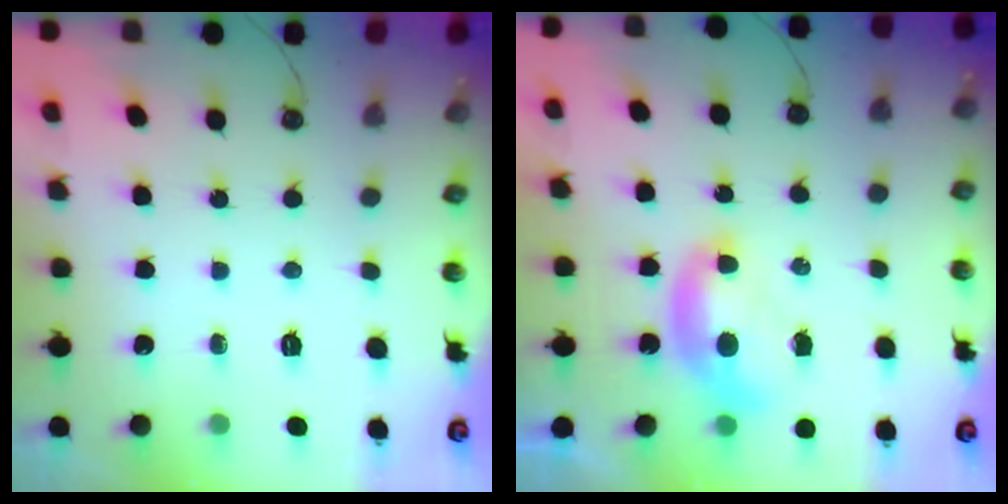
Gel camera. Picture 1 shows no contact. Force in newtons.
{"total": 1.4, "press": 1.4, "slide": 0.3}